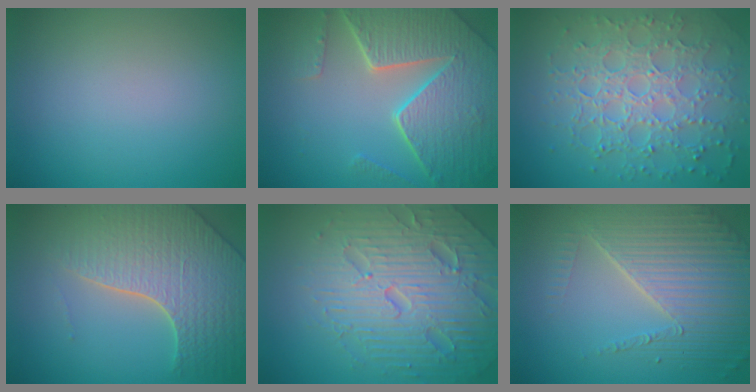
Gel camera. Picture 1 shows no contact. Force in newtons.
{"total": 7.8, "press": 5.7, "slide": 5.4}
{"total": 8.1, "press": 5.7, "slide": 5.8}
{"total": 6.6, "press": 5.3, "slide": 3.8}
{"total": 7.4, "press": 7.3, "slide": 1.6}
{"total": 7.0, "press": 5.1, "slide": 4.8}